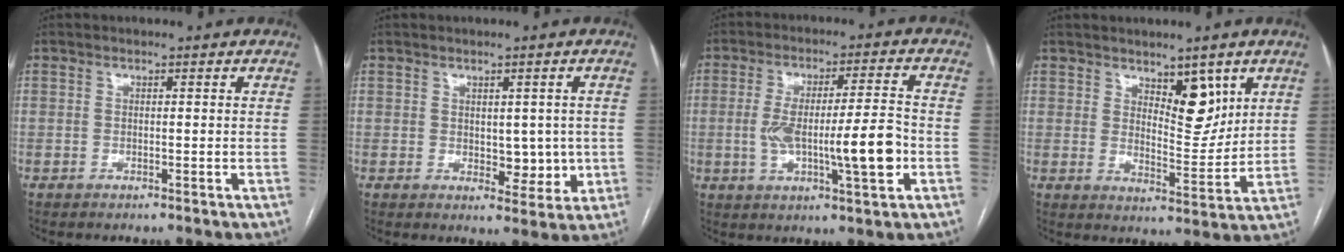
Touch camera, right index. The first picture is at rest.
{"total": 4.6, "force": [0.1, 2.8, 3.7], "torque": [-0.035, 0.000, 0.013]}
{"total": 12.0, "force": [-2.1, 1.6, 11.7], "torque": [-0.198, 0.012, -0.029]}
{"total": 6.8, "force": [3.9, 2.8, 4.8], "torque": [-0.073, -0.010, 0.065]}